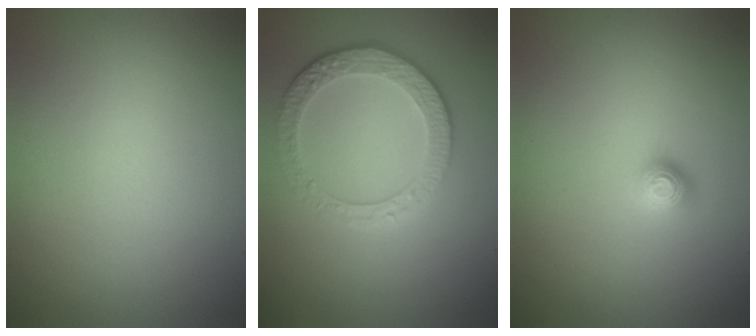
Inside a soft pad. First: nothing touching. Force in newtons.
{"total": 3.9, "press": 3.1, "slide": 2.4}
{"total": 1.1, "press": 1.0, "slide": 0.3}